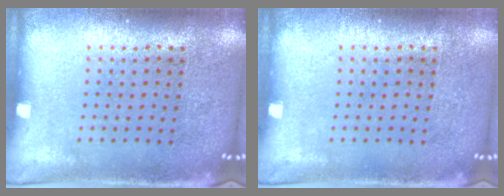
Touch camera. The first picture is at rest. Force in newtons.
{"total": 0.0}